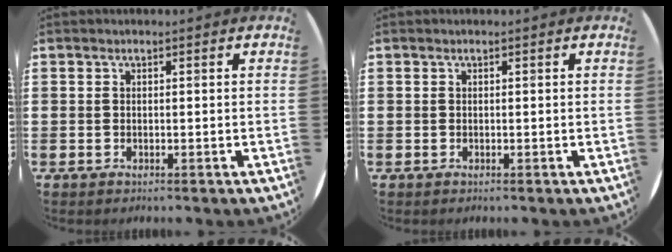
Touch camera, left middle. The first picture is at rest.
{"total": 0.0}